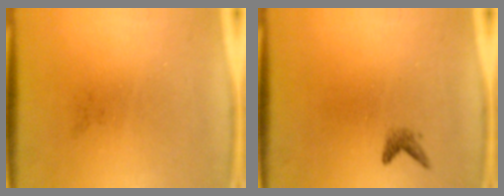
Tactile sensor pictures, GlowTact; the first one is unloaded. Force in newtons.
{"total": 0.9}